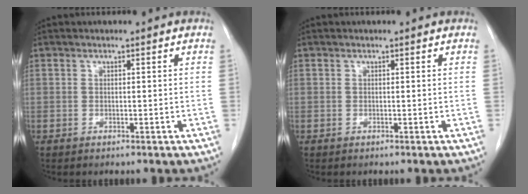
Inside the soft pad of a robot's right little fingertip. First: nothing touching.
{"total": 0.0}